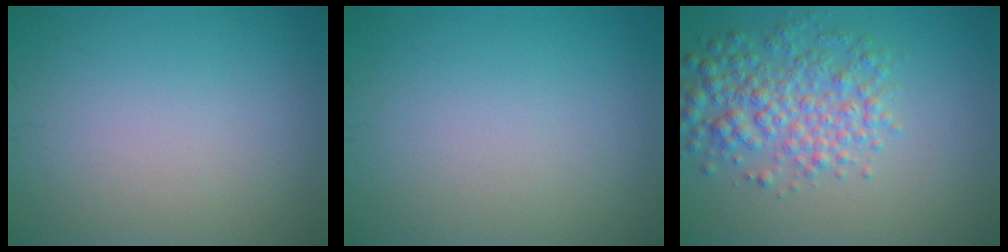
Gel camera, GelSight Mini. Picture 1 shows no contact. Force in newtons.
{"total": 0.0}
{"total": 5.0, "press": 5.0, "slide": 0.0}